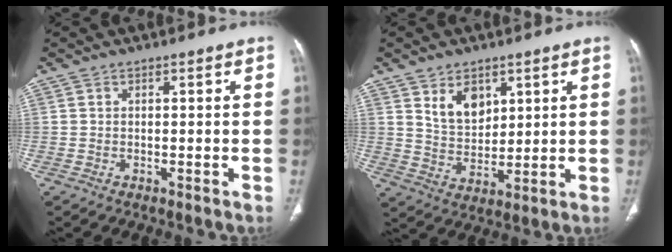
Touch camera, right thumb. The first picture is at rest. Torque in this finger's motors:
{"motor_torque": [-1.01, 0.39, -0.31, 0.49, 0.02]}